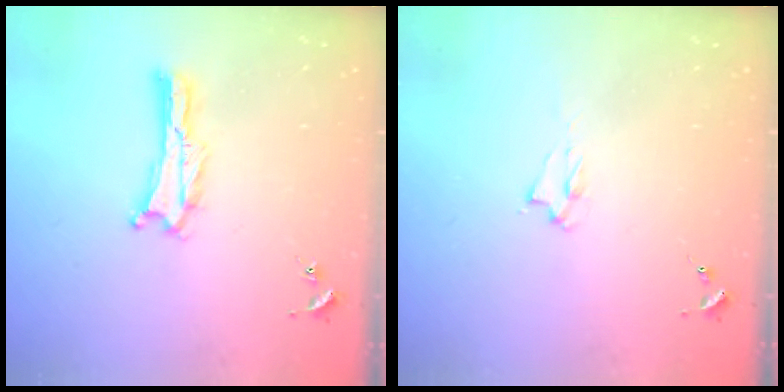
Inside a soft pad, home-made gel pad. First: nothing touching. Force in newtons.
{"total": 1.4, "press": 1.3, "slide": 0.3}